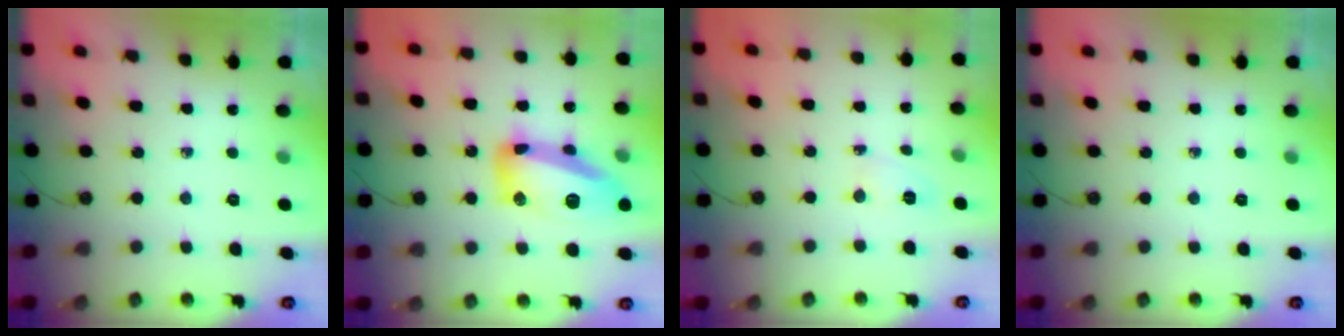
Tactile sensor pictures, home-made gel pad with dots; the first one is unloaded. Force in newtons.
{"total": 17.2, "press": 17.2, "slide": 0.9}
{"total": 7.2, "press": 3.5, "slide": 6.2}
{"total": 0.0}